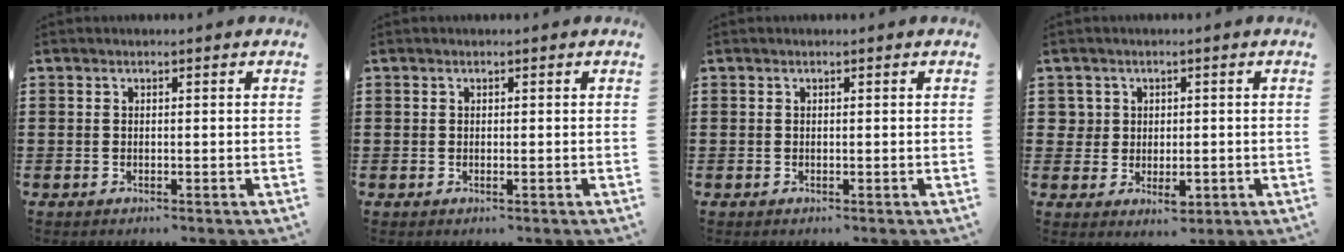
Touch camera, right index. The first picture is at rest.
{"total": 0.0}
{"total": 0.0}
{"total": 3.5, "force": [0.4, 3.1, 1.5], "torque": [-0.029, 0.007, 0.007]}